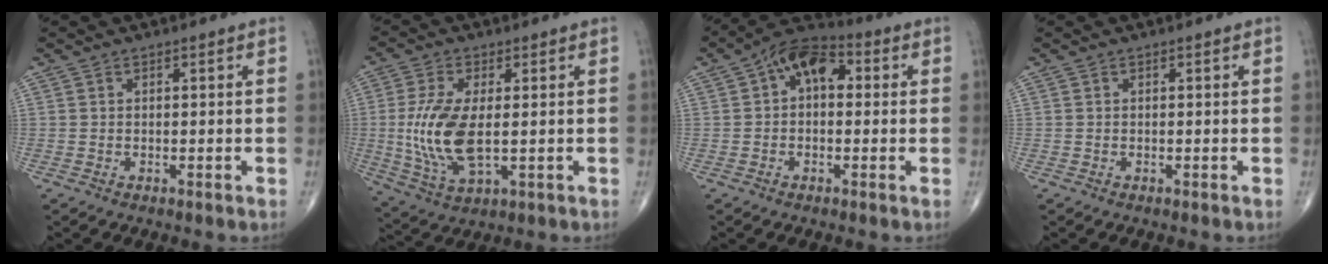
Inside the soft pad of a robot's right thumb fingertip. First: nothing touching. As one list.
[{"total": 12.2, "force": [-0.2, 5.5, 10.9], "torque": [-0.236, -0.013, 0.003]}, {"total": 9.3, "force": [1.8, 5.7, 7.1], "torque": [-0.093, 0.032, 0.017]}, {"total": 0.0}]